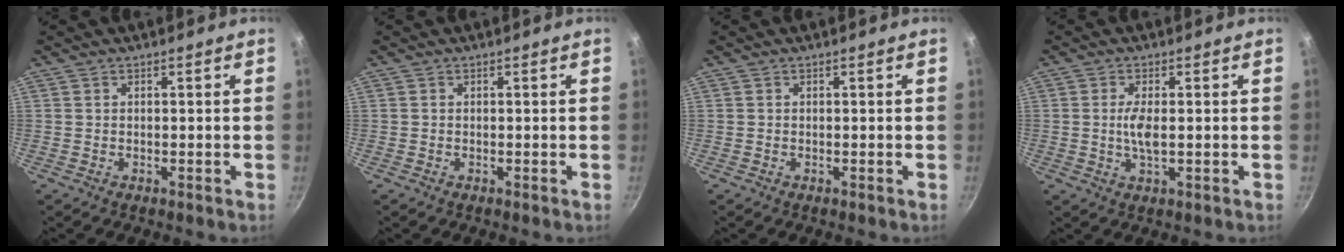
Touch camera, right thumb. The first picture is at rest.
{"total": 0.0}
{"total": 0.0}
{"total": 4.1, "force": [0.1, 1.4, 3.8], "torque": [-0.085, -0.002, 0.001]}